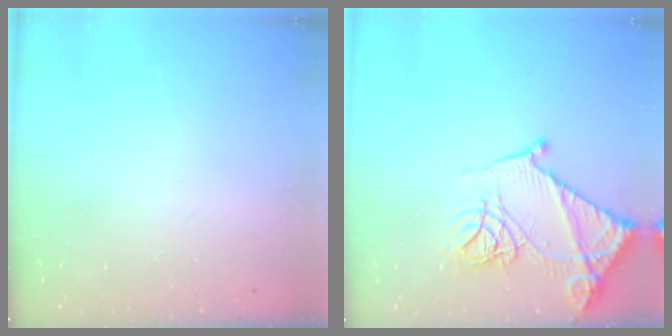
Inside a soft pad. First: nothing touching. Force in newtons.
{"total": 17.4, "press": 17.4, "slide": 1.3}